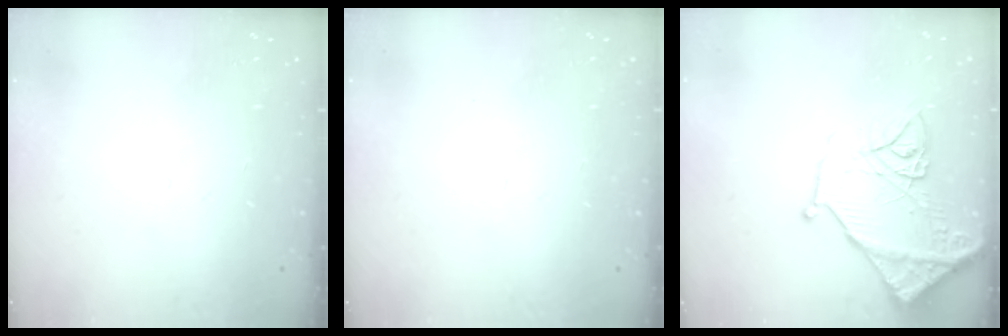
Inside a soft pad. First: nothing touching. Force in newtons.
{"total": 0.0}
{"total": 17.7, "press": 17.6, "slide": 1.7}